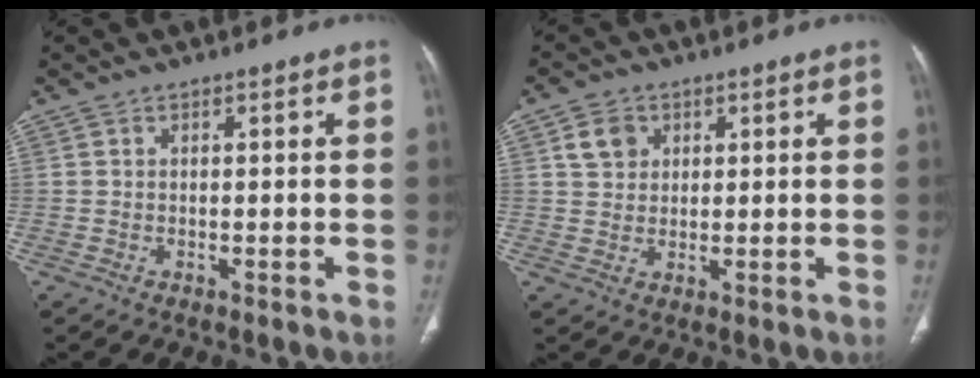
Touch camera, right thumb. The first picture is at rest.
{"total": 4.5, "force": [1.8, 3.7, 1.9], "torque": [-0.017, -0.004, 0.035]}